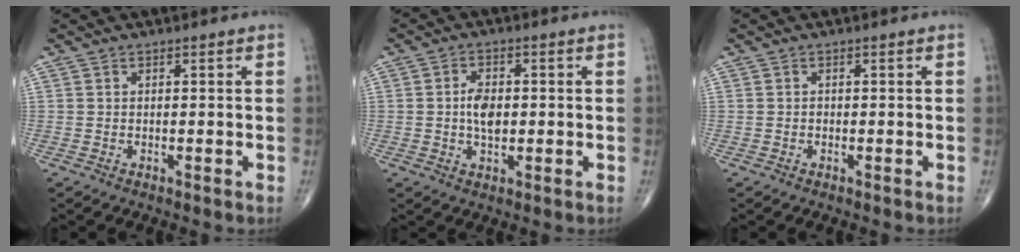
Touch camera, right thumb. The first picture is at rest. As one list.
[{"total": 4.9, "force": [0.0, 2.9, 4.0], "torque": [-0.062, 0.000, -0.004]}, {"total": 0.0}]